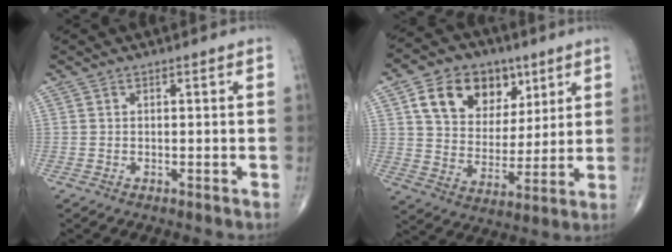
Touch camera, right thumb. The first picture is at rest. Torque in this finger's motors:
{"motor_torque": [-0.02, 0.15, 0.16, 0.07, 0.08]}